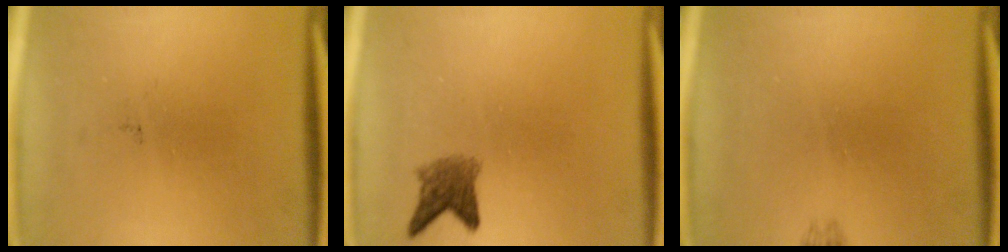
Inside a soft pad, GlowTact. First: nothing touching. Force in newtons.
{"total": 3.3}
{"total": 0.7}